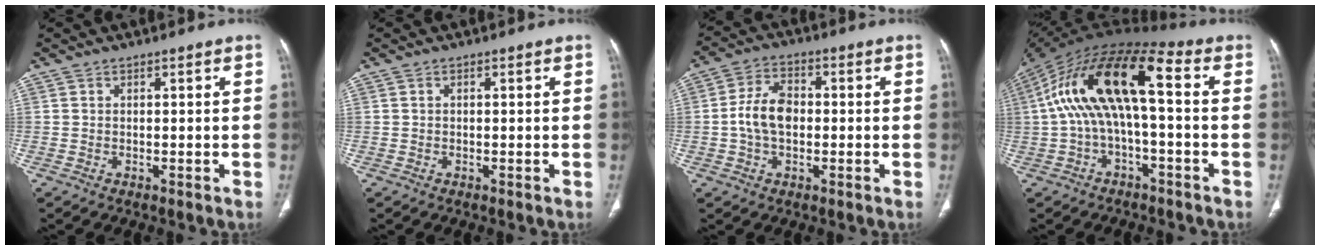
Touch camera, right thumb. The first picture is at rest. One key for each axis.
{"total": 0.0}
{"total": 8.0, "fx": -0.5, "fy": 5.2, "fz": 6.0, "tx": -0.110, "ty": 0.018, "tz": -0.016}
{"total": 17.3, "fx": 0.5, "fy": 6.7, "fz": 15.9, "tx": -0.302, "ty": 0.061, "tz": 0.001}